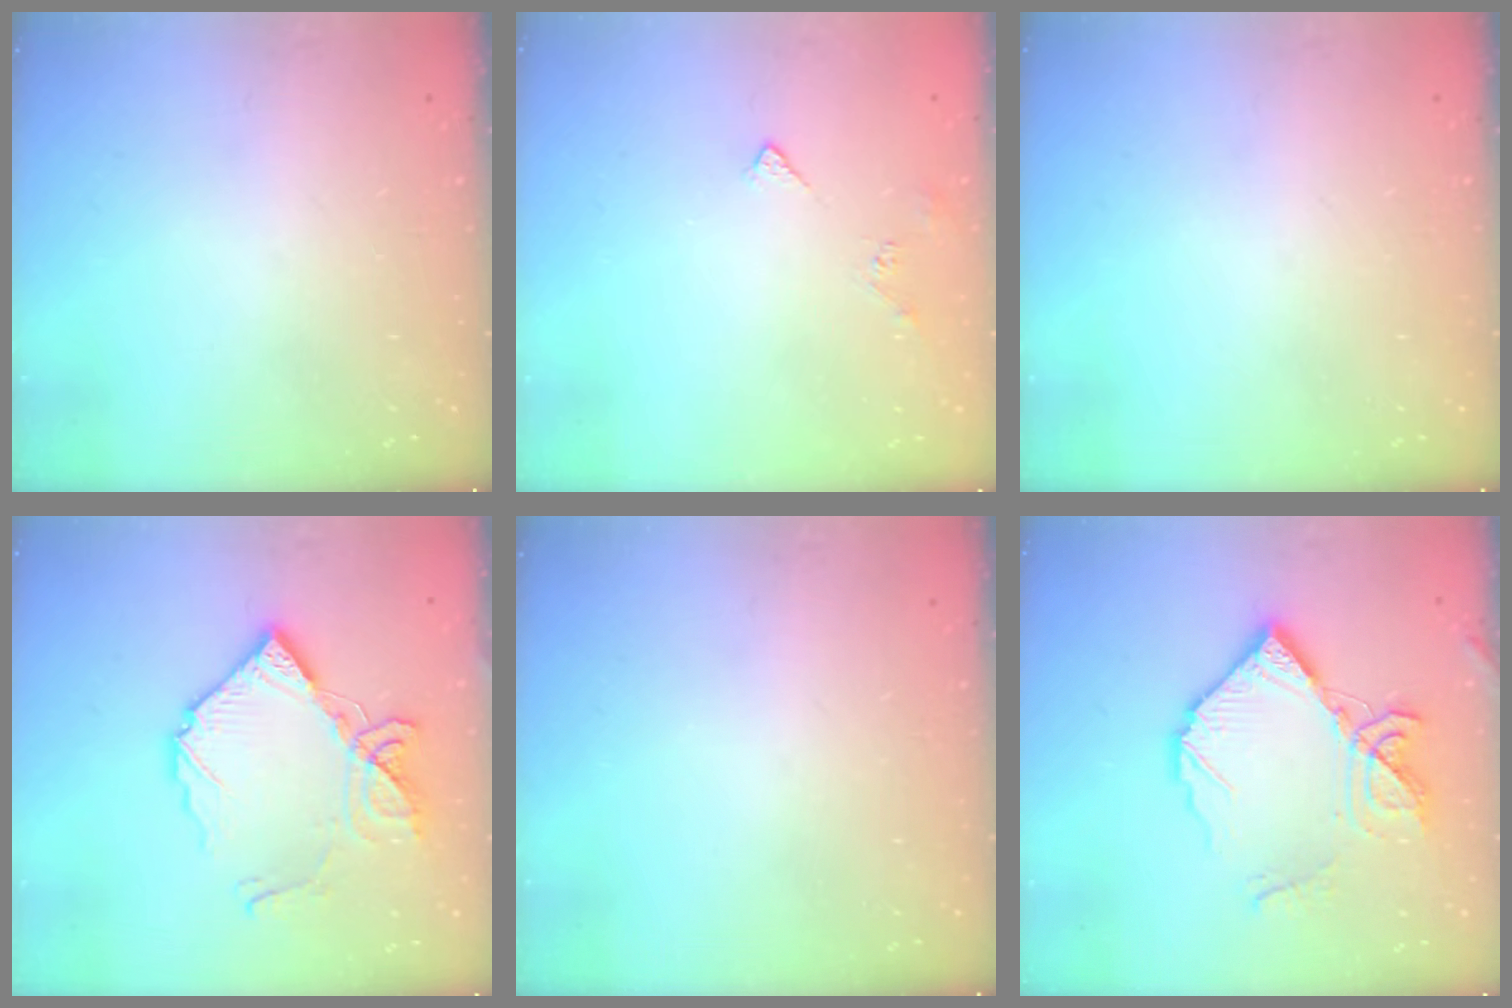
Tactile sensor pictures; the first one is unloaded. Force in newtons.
{"total": 3.4, "press": 3.4, "slide": 0.7}
{"total": 0.0}
{"total": 15.9, "press": 15.8, "slide": 2.0}
{"total": 0.0}
{"total": 15.8, "press": 15.7, "slide": 1.9}